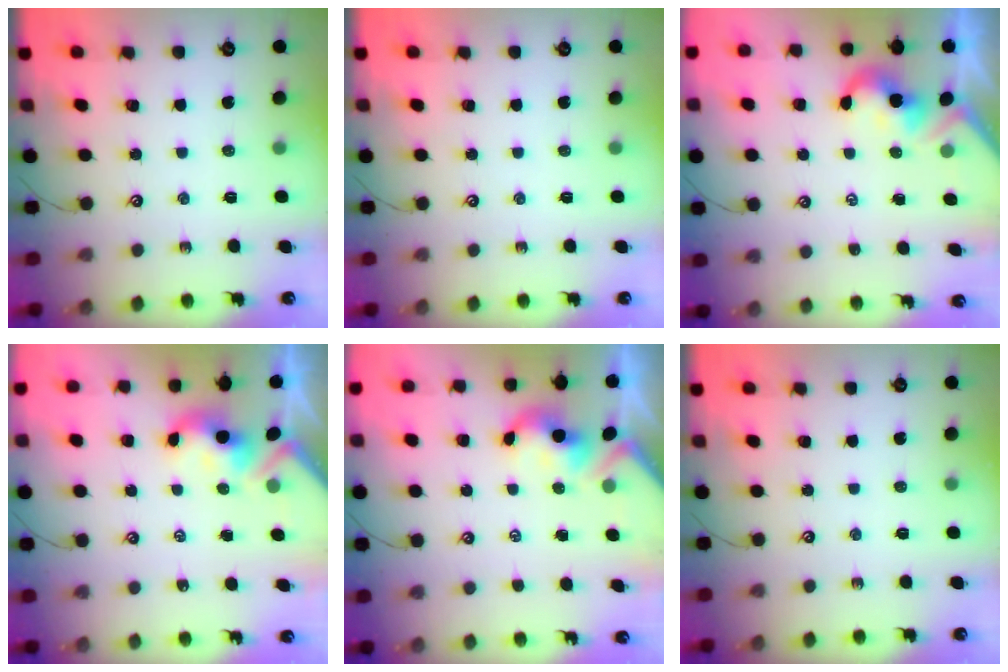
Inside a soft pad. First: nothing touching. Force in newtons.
{"total": 0.0}
{"total": 2.1, "press": 2.0, "slide": 0.5}
{"total": 3.1, "press": 3.0, "slide": 0.4}
{"total": 2.0, "press": 1.9, "slide": 0.8}
{"total": 0.0}